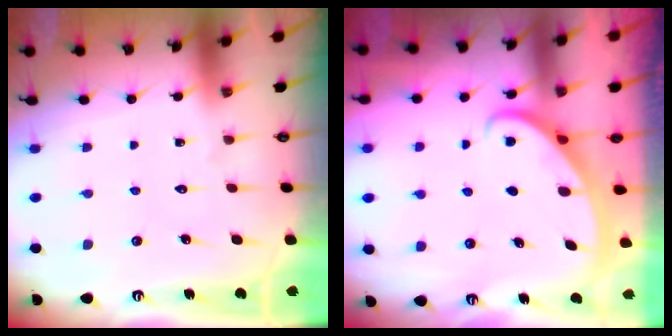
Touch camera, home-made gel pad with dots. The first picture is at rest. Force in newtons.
{"total": 2.9, "press": 2.9, "slide": 0.1}